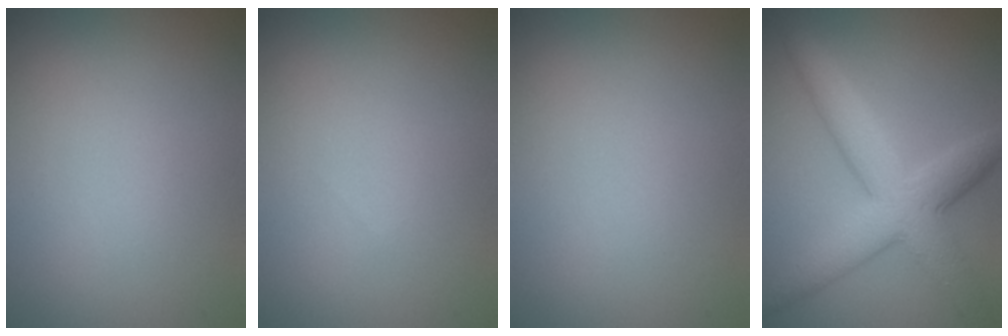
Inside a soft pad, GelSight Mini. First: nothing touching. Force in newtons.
{"total": 0.0}
{"total": 0.0}
{"total": 6.7, "press": 6.7, "slide": 0.1}